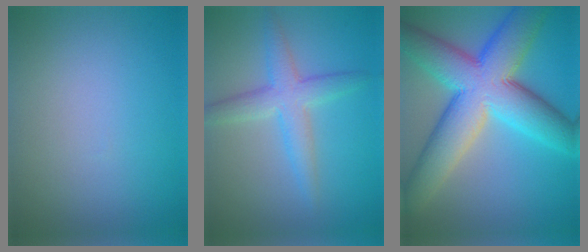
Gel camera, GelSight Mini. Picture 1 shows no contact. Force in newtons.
{"total": 3.8, "press": 3.8, "slide": 0.0}
{"total": 12.5, "press": 12.5, "slide": 0.7}